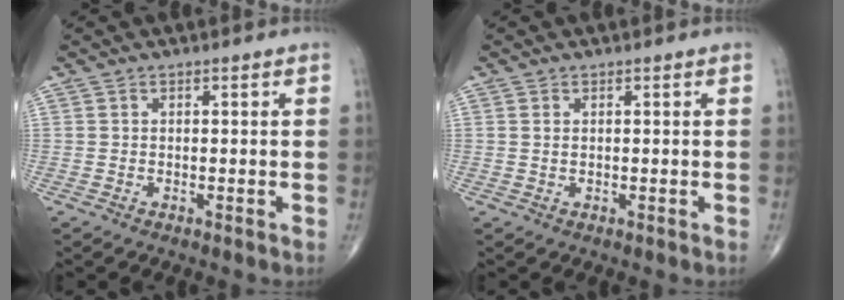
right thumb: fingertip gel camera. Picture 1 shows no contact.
{"total": 0.5, "force": [0.3, 0.2, 0.4], "torque": [-0.009, 0.003, 0.007]}